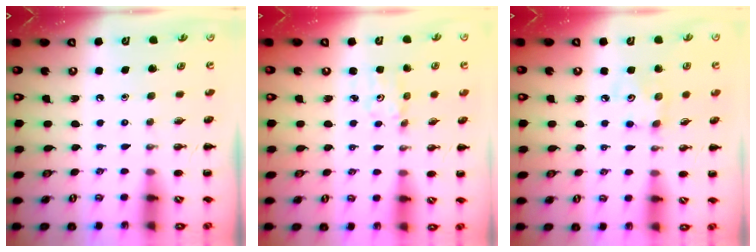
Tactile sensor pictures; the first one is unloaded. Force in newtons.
{"total": 2.0, "press": 2.0, "slide": 0.2}
{"total": 4.2, "press": 4.1, "slide": 0.9}